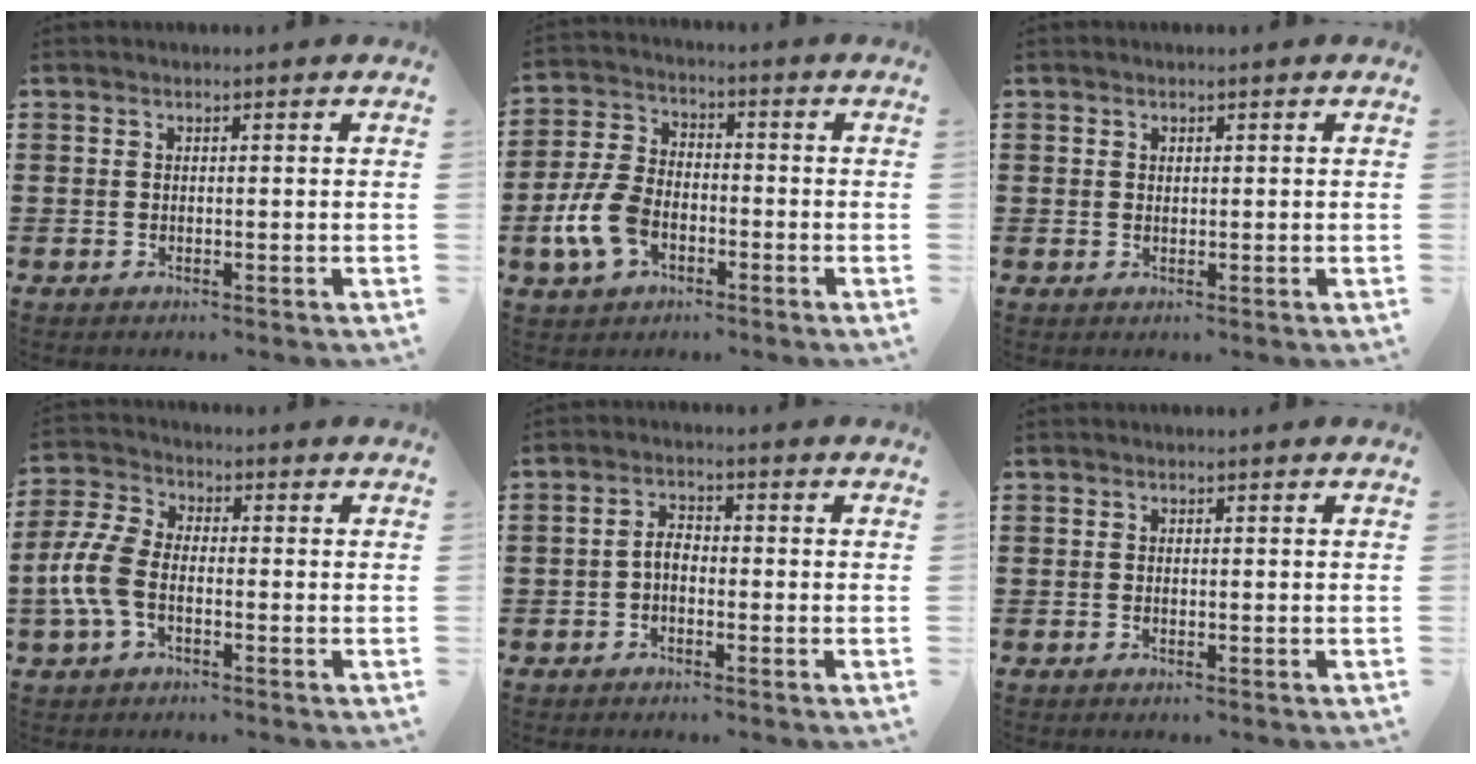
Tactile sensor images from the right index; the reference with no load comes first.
{"total": 8.1, "force": [-3.1, 5.1, 5.5], "torque": [-0.151, -0.001, -0.067]}
{"total": 0.6, "force": [0.4, 0.5, 0.0], "torque": [-0.001, 0.003, 0.009]}
{"total": 7.3, "force": [-2.2, 4.1, 5.6], "torque": [-0.154, -0.007, -0.050]}
{"total": 2.5, "force": [-1.1, 1.4, 1.8], "torque": [-0.049, 0.002, -0.026]}
{"total": 0.0}